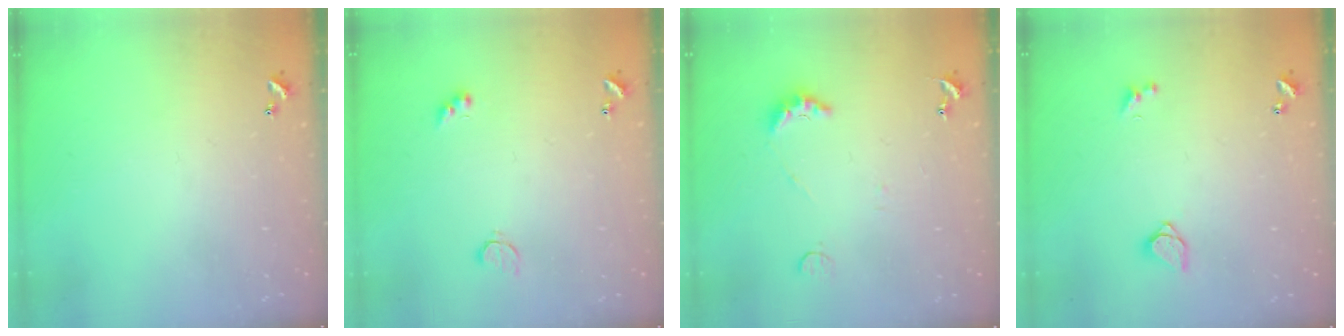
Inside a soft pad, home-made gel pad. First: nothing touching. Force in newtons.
{"total": 4.5, "press": 4.5, "slide": 0.8}
{"total": 3.7, "press": 3.6, "slide": 0.8}
{"total": 1.5, "press": 1.5, "slide": 0.3}